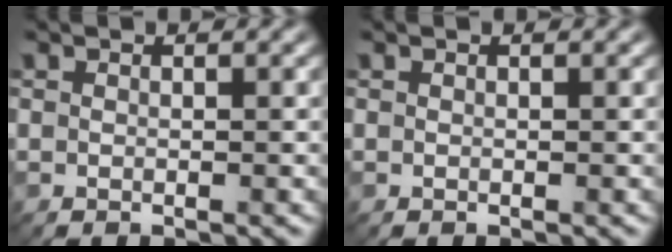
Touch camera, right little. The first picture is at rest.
{"total": 0.0}